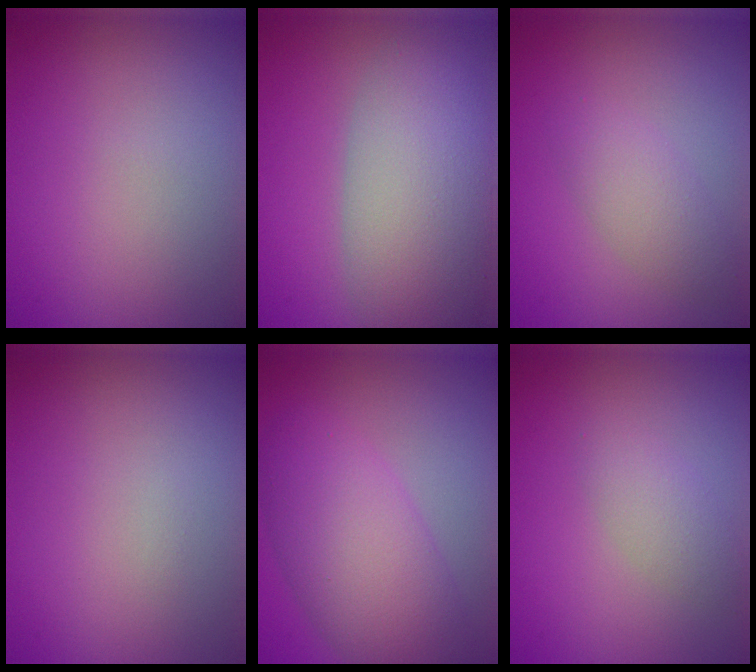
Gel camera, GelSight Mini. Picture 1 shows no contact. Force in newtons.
{"total": 8.7, "press": 8.7, "slide": 0.7}
{"total": 2.7, "press": 2.7, "slide": 0.1}
{"total": 0.0}
{"total": 7.5, "press": 7.5, "slide": 0.3}
{"total": 2.0, "press": 2.0, "slide": 0.1}